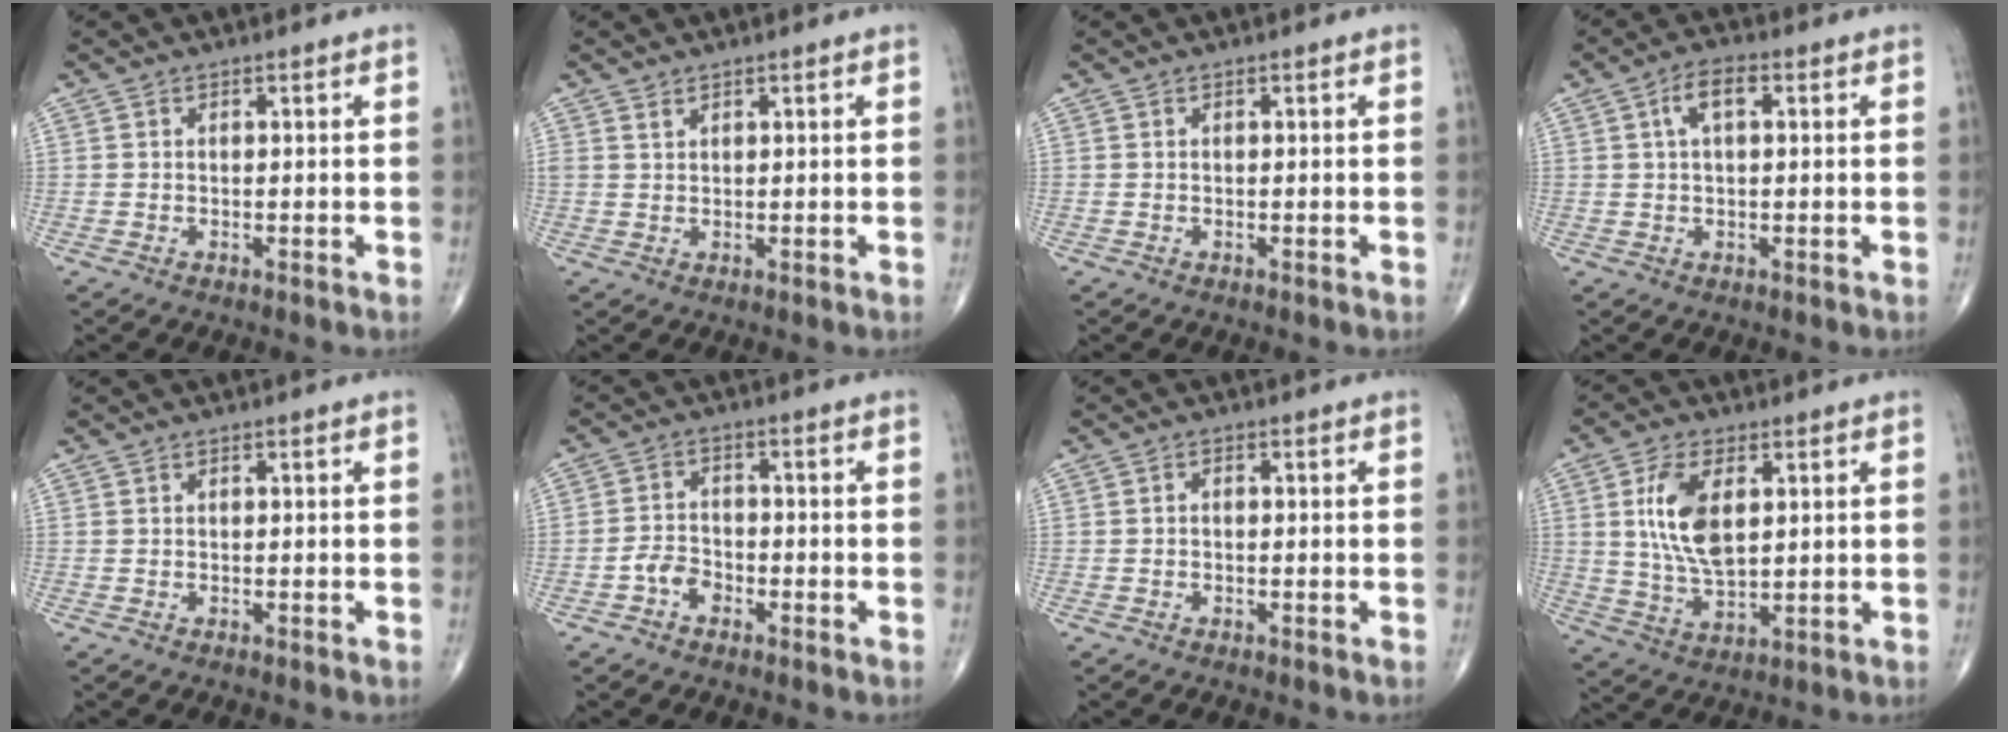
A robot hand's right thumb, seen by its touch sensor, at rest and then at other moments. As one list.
[{"total": 1.0, "force": [0.8, 0.4, 0.2], "torque": [0.002, -0.006, 0.015]}, {"total": 0.0}, {"total": 4.8, "force": [1.3, 2.3, 4.1], "torque": [-0.078, 0.013, 0.021]}, {"total": 0.0}, {"total": 3.8, "force": [-2.1, 2.6, 1.9], "torque": [-0.022, 0.020, -0.042]}, {"total": 0.6, "force": [-0.2, 0.4, 0.4], "torque": [-0.005, 0.003, -0.008]}, {"total": 11.2, "force": [2.6, 5.7, 9.2], "torque": [-0.176, -0.014, 0.054]}]